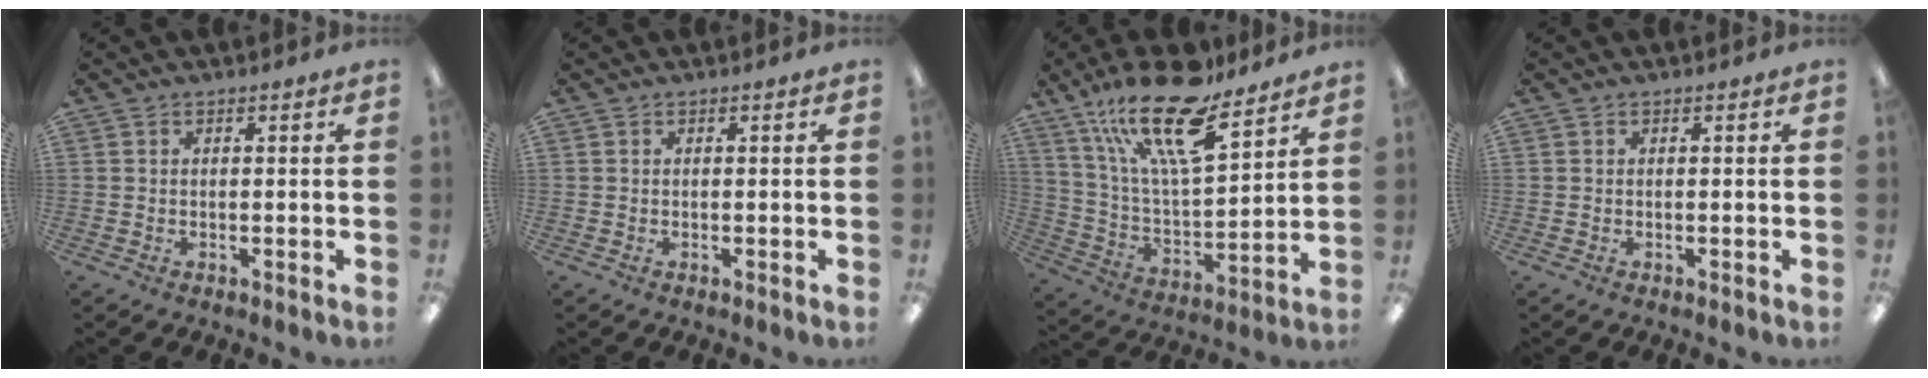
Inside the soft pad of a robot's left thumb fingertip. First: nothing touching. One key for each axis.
{"total": 0.0}
{"total": 22.4, "fx": 15.2, "fy": 7.5, "fz": 14.7, "tx": -0.264, "ty": -0.090, "tz": 0.260}
{"total": 0.0}